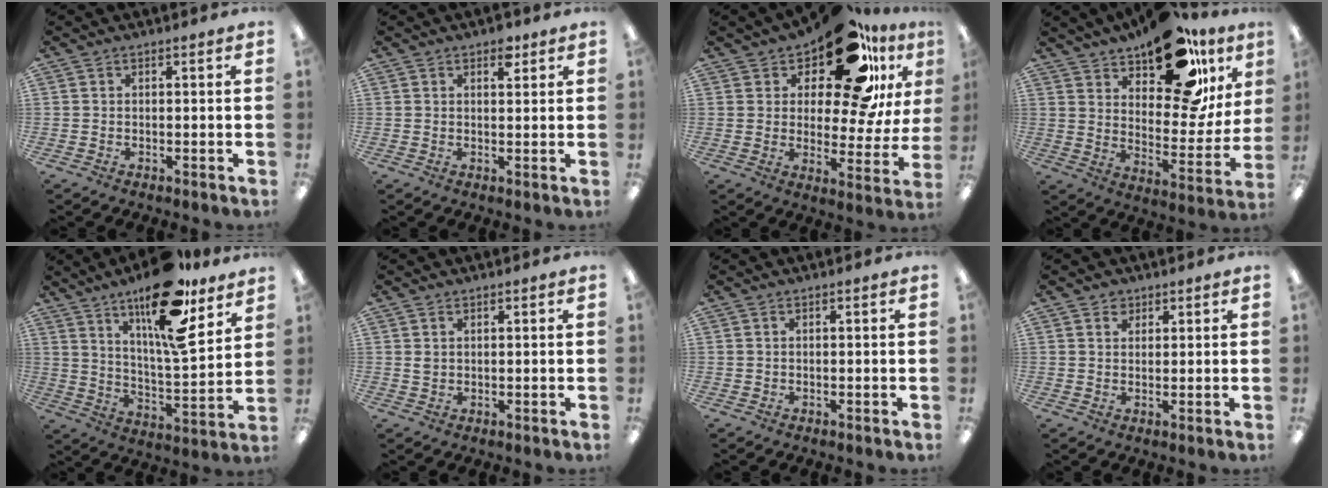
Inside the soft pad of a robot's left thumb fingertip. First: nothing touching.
{"total": 3.2, "force": [2.1, 1.6, 1.9], "torque": [-0.009, -0.009, 0.029]}
{"total": 20.2, "force": [13.5, 7.1, 13.3], "torque": [-0.211, -0.087, 0.225]}
{"total": 21.1, "force": [14.9, 9.0, 11.9], "torque": [-0.164, -0.088, 0.249]}
{"total": 19.9, "force": [13.8, 5.5, 13.3], "torque": [-0.215, -0.085, 0.223]}
{"total": 2.2, "force": [1.0, 1.7, 0.9], "torque": [-0.020, 0.002, 0.019]}
{"total": 0.0}
{"total": 2.6, "force": [1.7, 1.8, 0.5], "torque": [0.003, -0.005, 0.029]}